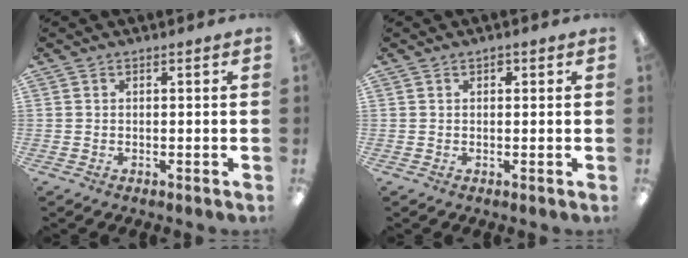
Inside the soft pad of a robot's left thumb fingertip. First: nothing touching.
{"total": 1.1, "force": [0.6, 0.6, 0.7], "torque": [-0.007, 0.000, 0.008]}